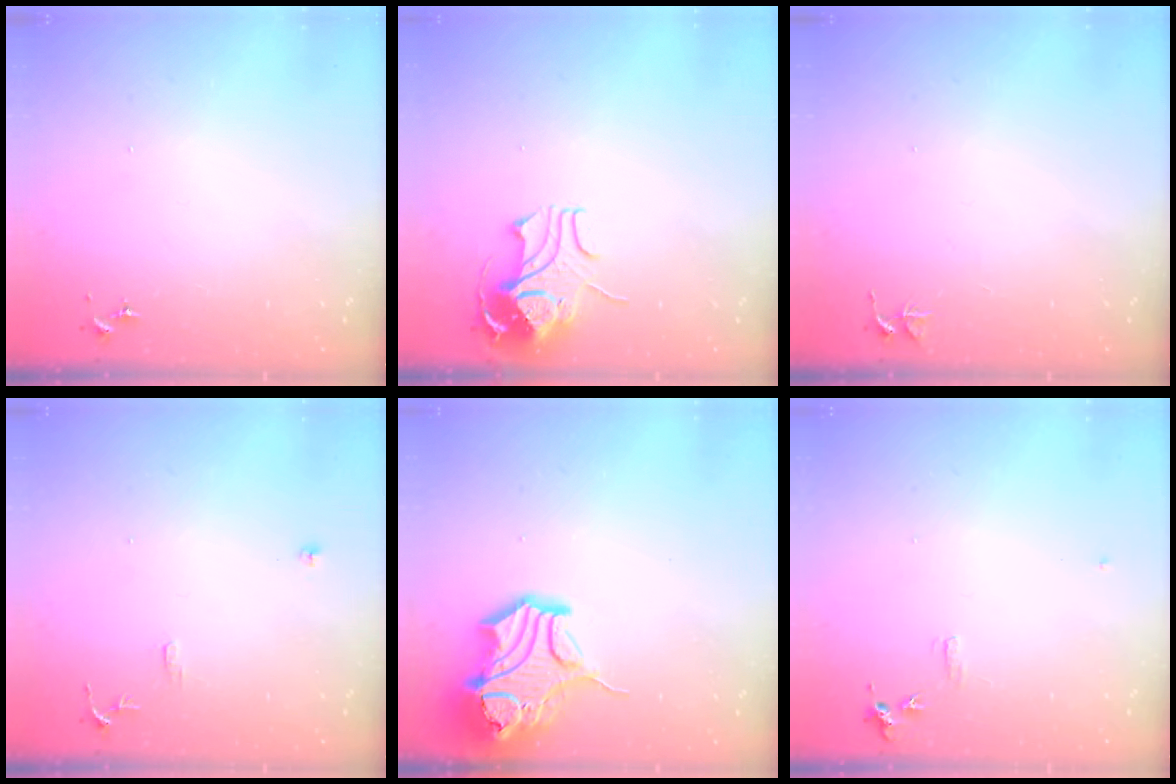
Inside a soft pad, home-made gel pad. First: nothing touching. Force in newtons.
{"total": 10.3, "press": 10.2, "slide": 0.9}
{"total": 3.7, "press": 3.7, "slide": 0.3}
{"total": 7.1, "press": 7.1, "slide": 0.7}
{"total": 19.8, "press": 19.6, "slide": 2.6}
{"total": 5.6, "press": 5.5, "slide": 0.7}